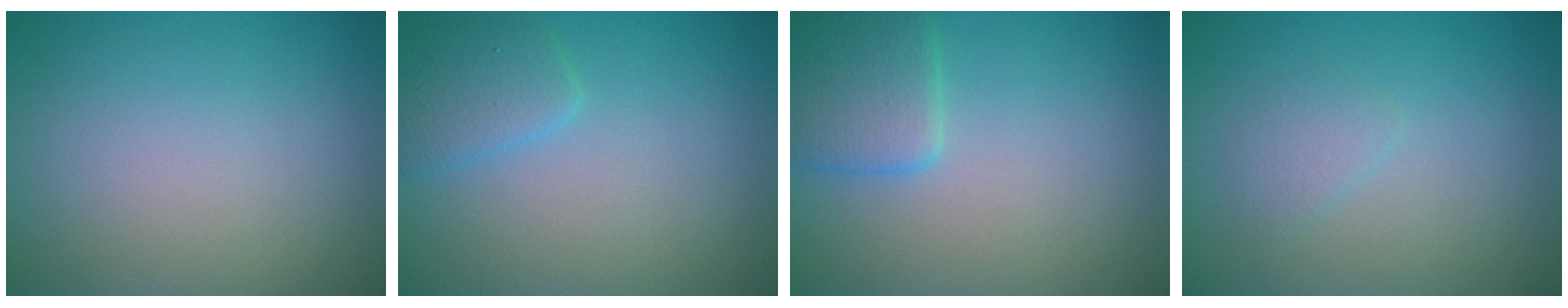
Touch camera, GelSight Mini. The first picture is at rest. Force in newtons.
{"total": 2.3, "press": 2.3, "slide": 0.1}
{"total": 3.6, "press": 3.6, "slide": 0.2}
{"total": 1.3, "press": 1.3, "slide": 0.1}